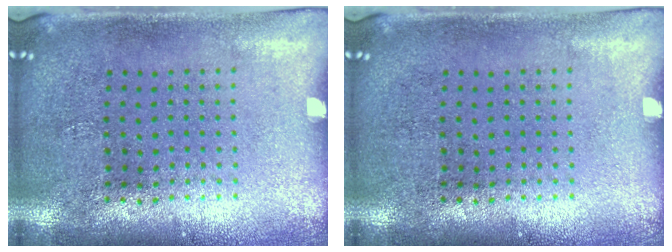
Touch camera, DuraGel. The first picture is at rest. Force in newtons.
{"total": 0.0}